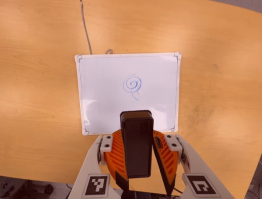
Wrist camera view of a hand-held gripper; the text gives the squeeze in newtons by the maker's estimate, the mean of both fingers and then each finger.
{"total": 7.6, "left": 8.3, "right": 6.9}